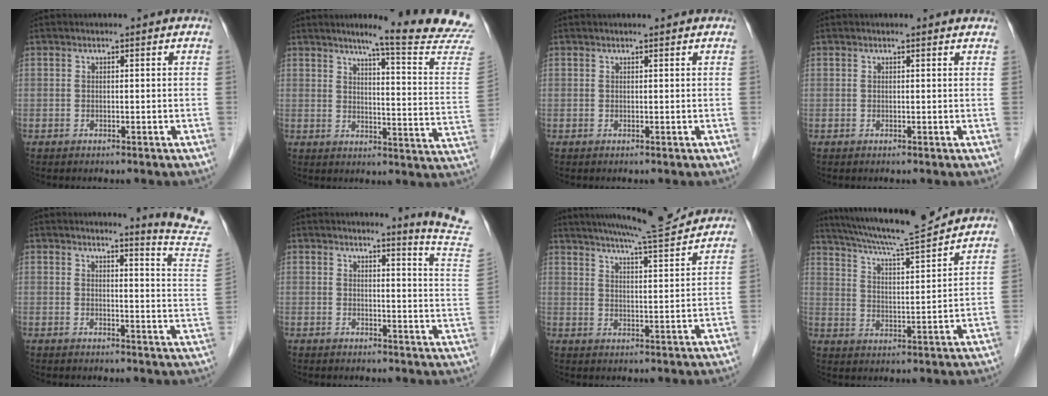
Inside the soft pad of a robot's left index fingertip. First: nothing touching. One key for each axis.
{"total": 17.3, "fx": 15.1, "fy": -1.6, "fz": 8.4, "tx": -0.107, "ty": -0.080, "tz": 0.171}
{"total": 1.1, "fx": 1.0, "fy": -0.1, "fz": 0.4, "tx": -0.008, "ty": 0.008, "tz": 0.019}
{"total": 1.7, "fx": 1.7, "fy": 0.0, "fz": 0.3, "tx": -0.018, "ty": 0.001, "tz": 0.013}
{"total": 9.3, "fx": 8.9, "fy": -2.6, "fz": 1.3, "tx": -0.024, "ty": -0.103, "tz": 0.088}
{"total": 8.7, "fx": 8.1, "fy": -2.9, "fz": 1.4, "tx": -0.026, "ty": -0.102, "tz": 0.078}
{"total": 12.3, "fx": 11.5, "fy": -0.4, "fz": 4.5, "tx": -0.076, "ty": 0.003, "tz": 0.163}
{"total": 14.5, "fx": 13.2, "fy": -0.7, "fz": 5.7, "tx": -0.107, "ty": 0.000, "tz": 0.210}